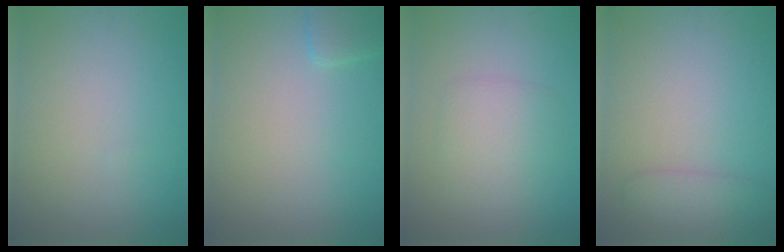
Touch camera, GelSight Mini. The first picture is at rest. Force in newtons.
{"total": 1.7, "press": 1.7, "slide": 0.2}
{"total": 2.8, "press": 2.8, "slide": 0.0}
{"total": 2.3, "press": 2.3, "slide": 0.1}